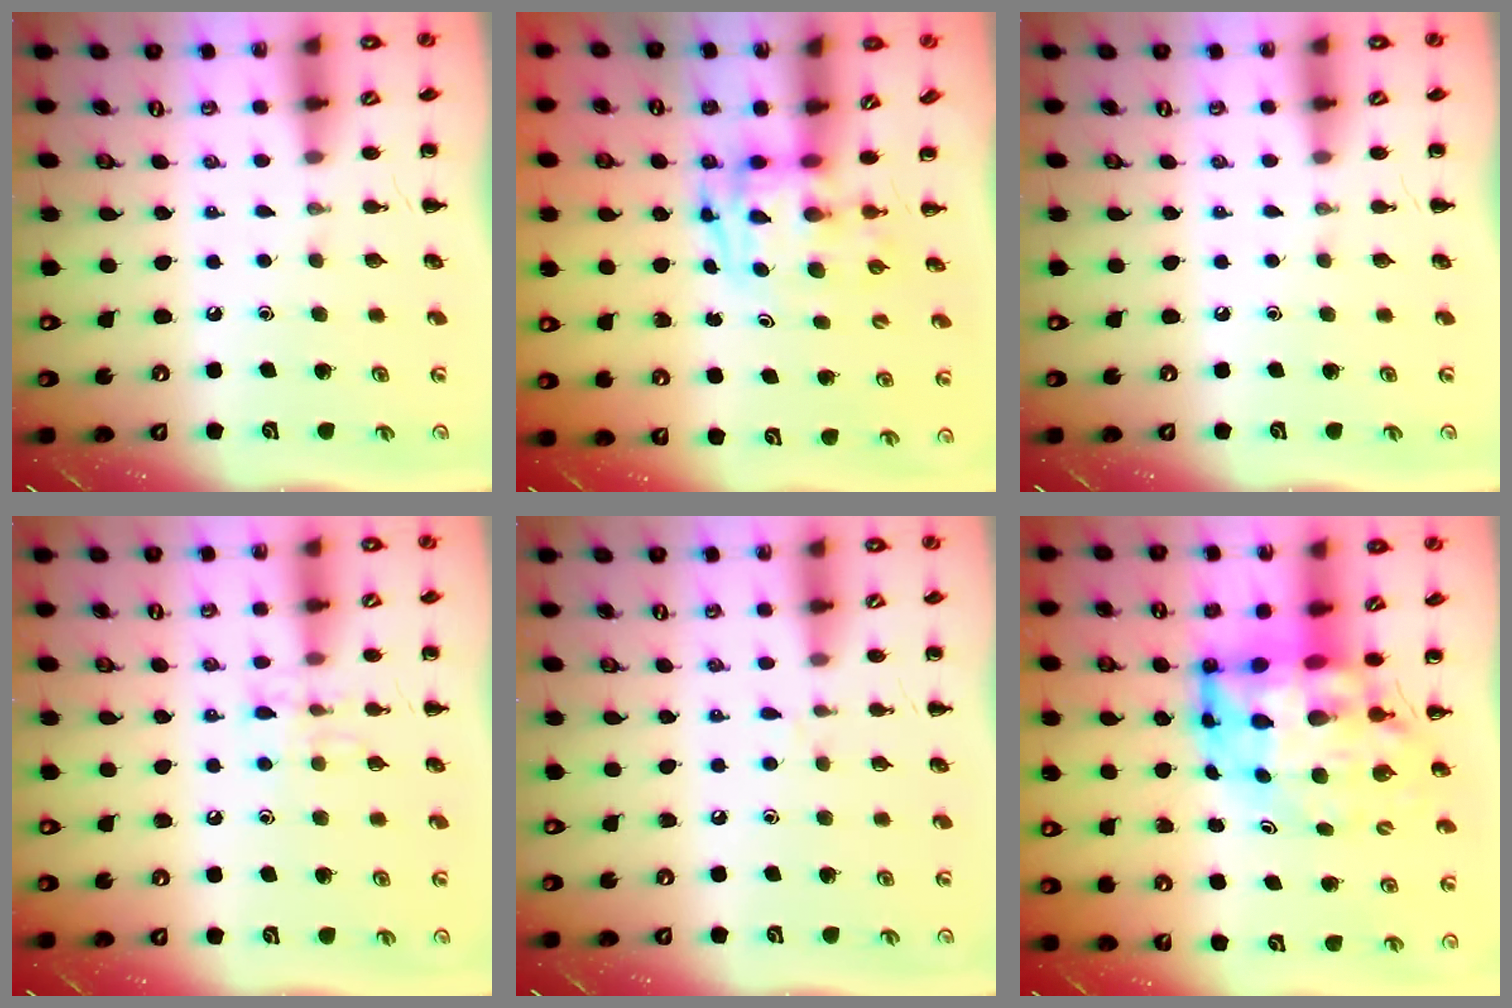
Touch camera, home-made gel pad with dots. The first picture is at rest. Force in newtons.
{"total": 3.3, "press": 3.3, "slide": 0.6}
{"total": 0.0}
{"total": 7.1, "press": 7.0, "slide": 1.0}
{"total": 3.5, "press": 3.2, "slide": 1.4}
{"total": 11.8, "press": 11.3, "slide": 3.2}